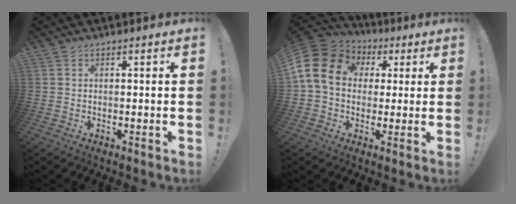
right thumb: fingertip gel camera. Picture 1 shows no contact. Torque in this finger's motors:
{"motor_torque": [1.42, 1.49, 0.55, 0.55, 0.29]}